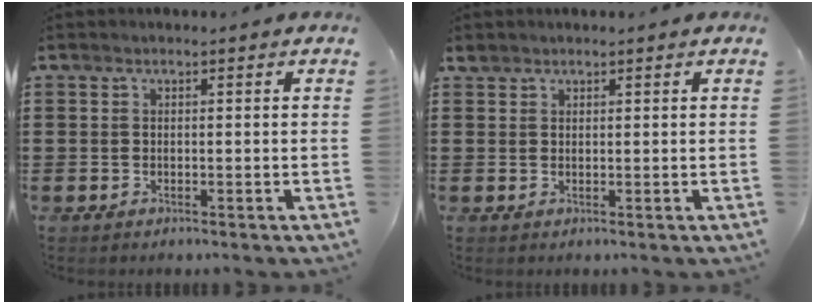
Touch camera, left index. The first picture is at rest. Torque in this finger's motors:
{"motor_torque": [-0.03, 0.02, 0.03, -0.01]}